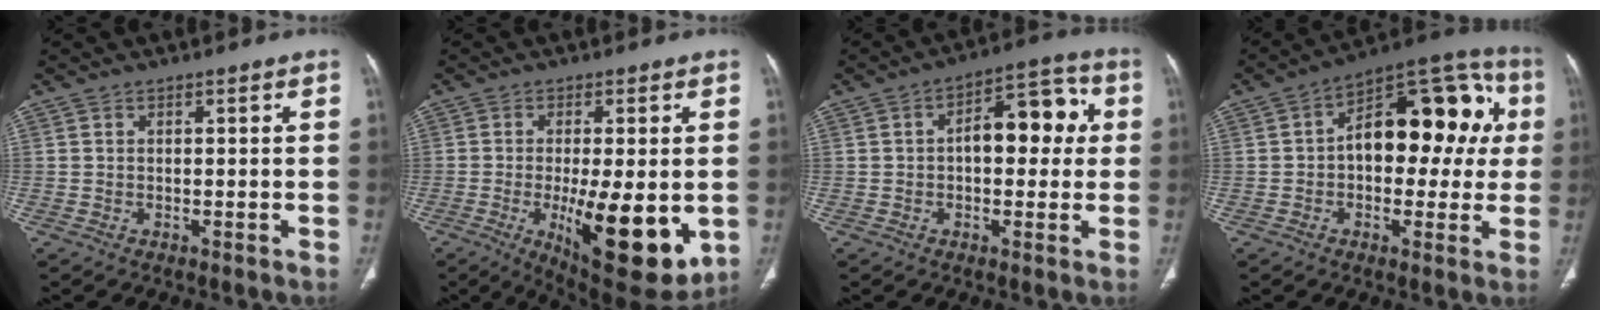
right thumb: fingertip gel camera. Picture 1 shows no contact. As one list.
[{"total": 16.8, "force": [-3.5, 5.5, 15.5], "torque": [-0.219, -0.028, -0.035]}, {"total": 11.7, "force": [1.3, 6.4, 9.7], "torque": [-0.101, 0.032, 0.011]}, {"total": 20.3, "force": [2.4, 11.4, 16.6], "torque": [-0.183, 0.043, 0.025]}]